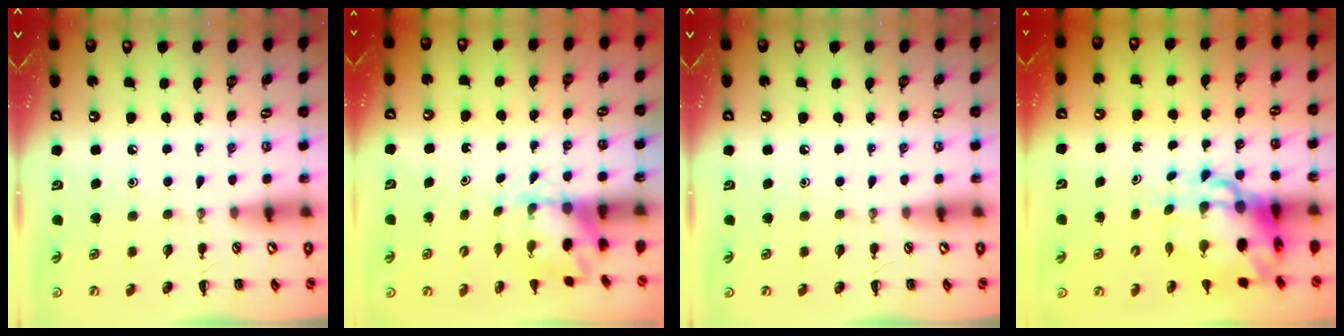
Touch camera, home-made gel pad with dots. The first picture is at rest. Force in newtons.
{"total": 2.7, "press": 2.5, "slide": 0.9}
{"total": 0.0}
{"total": 10.1, "press": 9.7, "slide": 2.9}